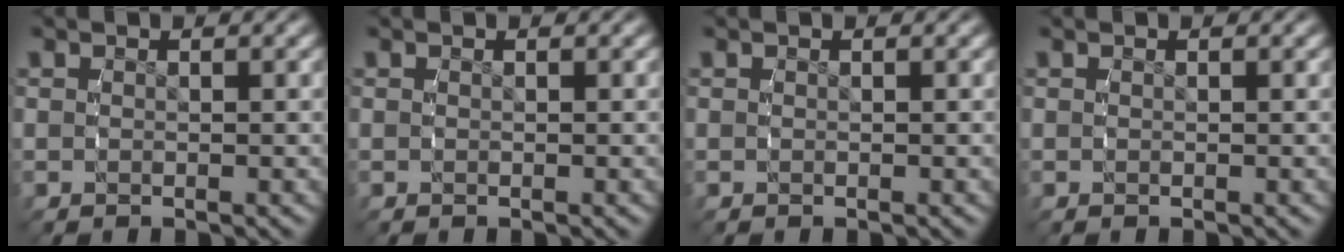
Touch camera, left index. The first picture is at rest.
{"total": 0.0}
{"total": 0.0}
{"total": 0.0}